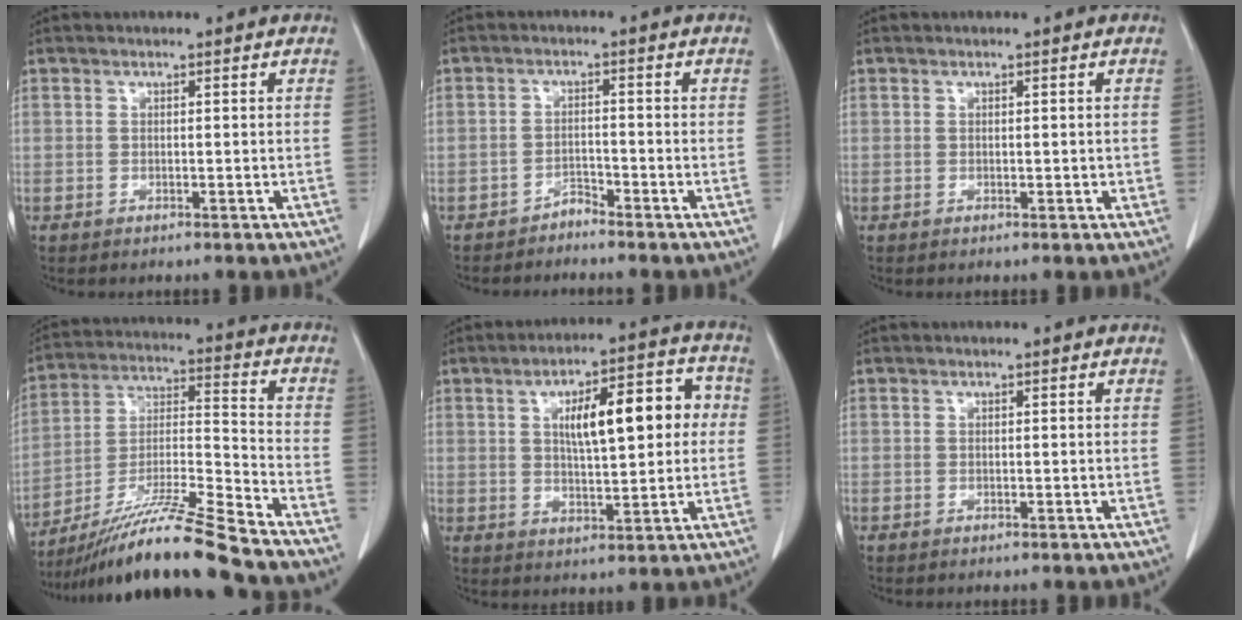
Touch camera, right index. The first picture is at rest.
{"total": 1.8, "force": [-1.7, 0.4, 0.0], "torque": [0.008, 0.000, -0.029]}
{"total": 1.0, "force": [0.0, 0.5, 0.9], "torque": [-0.014, -0.002, 0.002]}
{"total": 17.5, "force": [-14.8, -1.7, 9.2], "torque": [-0.180, -0.019, -0.266]}
{"total": 12.6, "force": [2.4, 3.8, 11.8], "torque": [-0.171, 0.033, 0.038]}
{"total": 0.0}